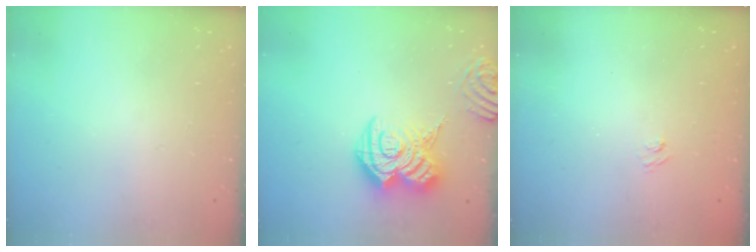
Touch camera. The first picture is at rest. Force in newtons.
{"total": 16.8, "press": 16.7, "slide": 1.4}
{"total": 2.8, "press": 2.6, "slide": 1.0}